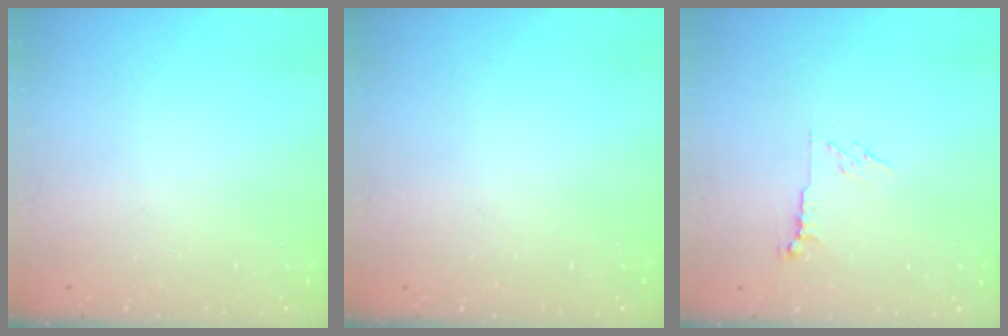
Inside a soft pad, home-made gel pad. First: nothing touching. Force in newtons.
{"total": 0.0}
{"total": 5.1, "press": 5.1, "slide": 0.4}